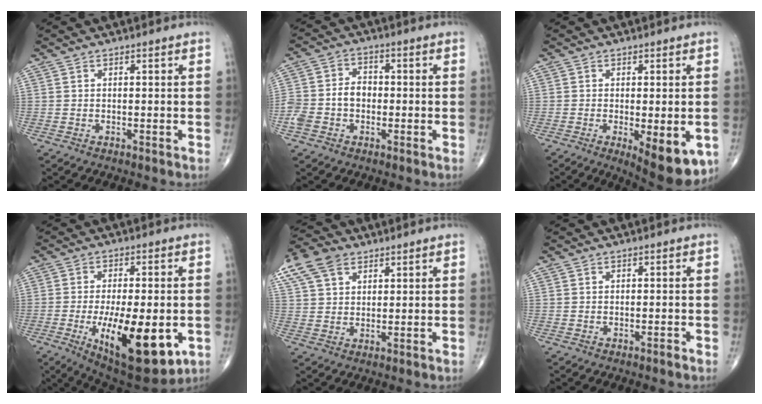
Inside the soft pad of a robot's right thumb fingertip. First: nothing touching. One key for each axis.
{"total": 7.4, "fx": -1.5, "fy": 5.6, "fz": 4.6, "tx": -0.083, "ty": 0.031, "tz": -0.034}
{"total": 10.8, "fx": -3.8, "fy": 3.8, "fz": 9.4, "tx": -0.123, "ty": -0.016, "tz": -0.047}
{"total": 19.2, "fx": -5.2, "fy": 7.4, "fz": 17.0, "tx": -0.256, "ty": -0.017, "tz": -0.060}
{"total": 10.8, "fx": 6.1, "fy": 6.9, "fz": 5.7, "tx": -0.119, "ty": 0.010, "tz": 0.119}
{"total": 0.5, "fx": -0.4, "fy": 0.1, "fz": 0.3, "tx": -0.007, "ty": 0.000, "tz": -0.007}